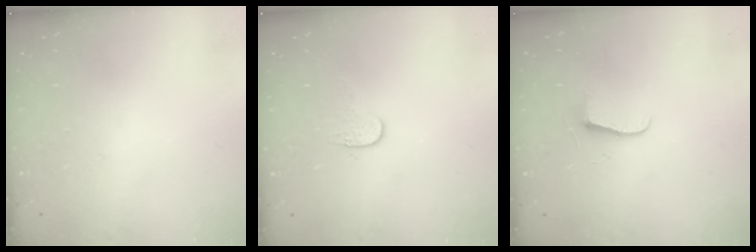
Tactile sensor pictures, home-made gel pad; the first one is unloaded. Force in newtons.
{"total": 3.8, "press": 3.8, "slide": 0.4}
{"total": 5.9, "press": 5.9, "slide": 0.6}